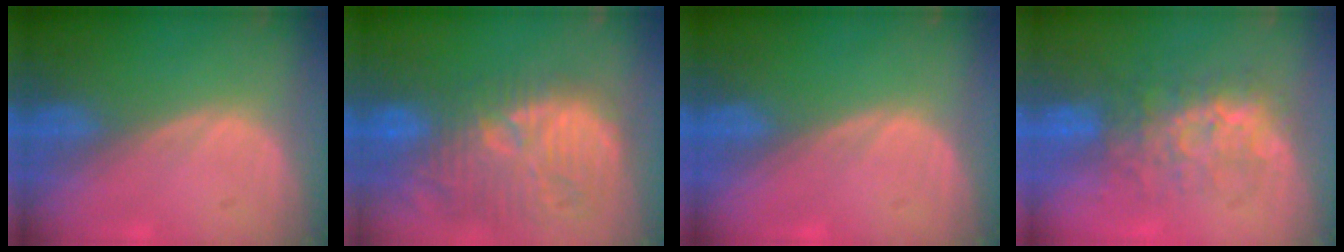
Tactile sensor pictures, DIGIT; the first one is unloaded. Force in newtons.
{"total": 13.6, "press": 12.6, "slide": 5.2}
{"total": 0.0}
{"total": 8.0, "press": 7.8, "slide": 1.8}